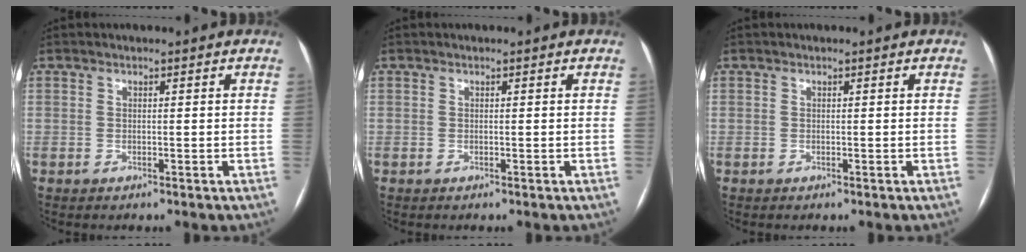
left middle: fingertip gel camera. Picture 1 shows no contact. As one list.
[{"total": 0.0}, {"total": 0.0}]